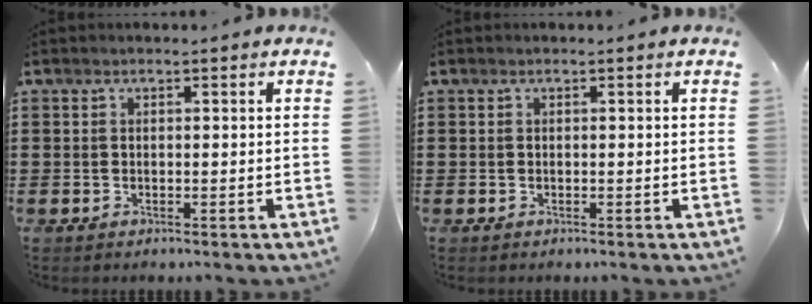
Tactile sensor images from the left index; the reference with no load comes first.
{"total": 0.0}